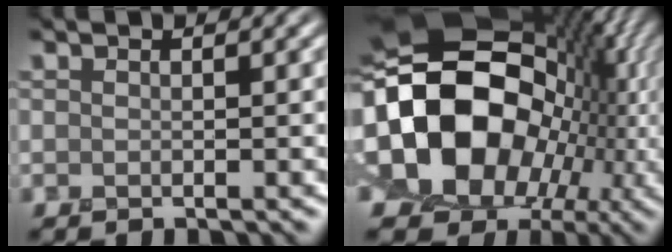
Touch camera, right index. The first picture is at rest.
{"total": 20.4, "force": [-1.7, 16.0, 12.6], "torque": [-0.208, -0.009, -0.040]}